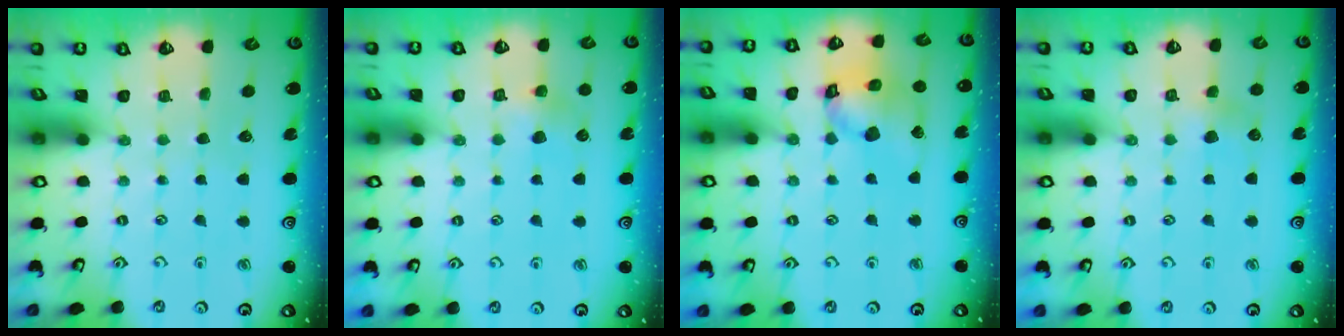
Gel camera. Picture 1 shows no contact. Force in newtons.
{"total": 5.7, "press": 5.7, "slide": 0.8}
{"total": 15.3, "press": 15.1, "slide": 2.1}
{"total": 3.9, "press": 3.8, "slide": 0.5}